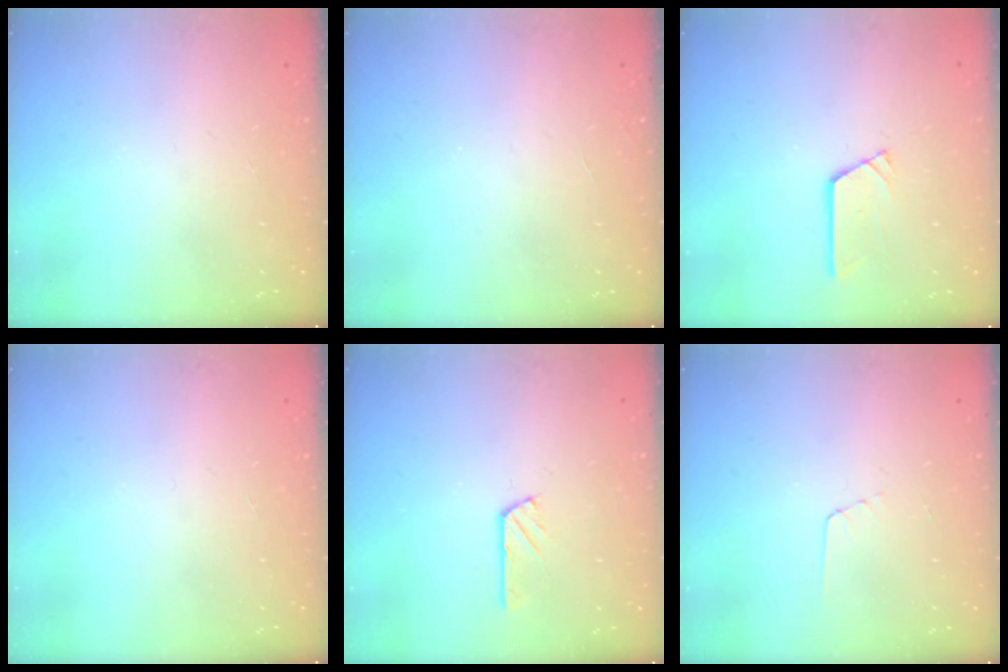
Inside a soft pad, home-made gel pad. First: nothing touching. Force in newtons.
{"total": 0.0}
{"total": 2.9, "press": 2.9, "slide": 0.3}
{"total": 0.0}
{"total": 2.9, "press": 2.9, "slide": 0.5}
{"total": 2.7, "press": 2.7, "slide": 0.2}